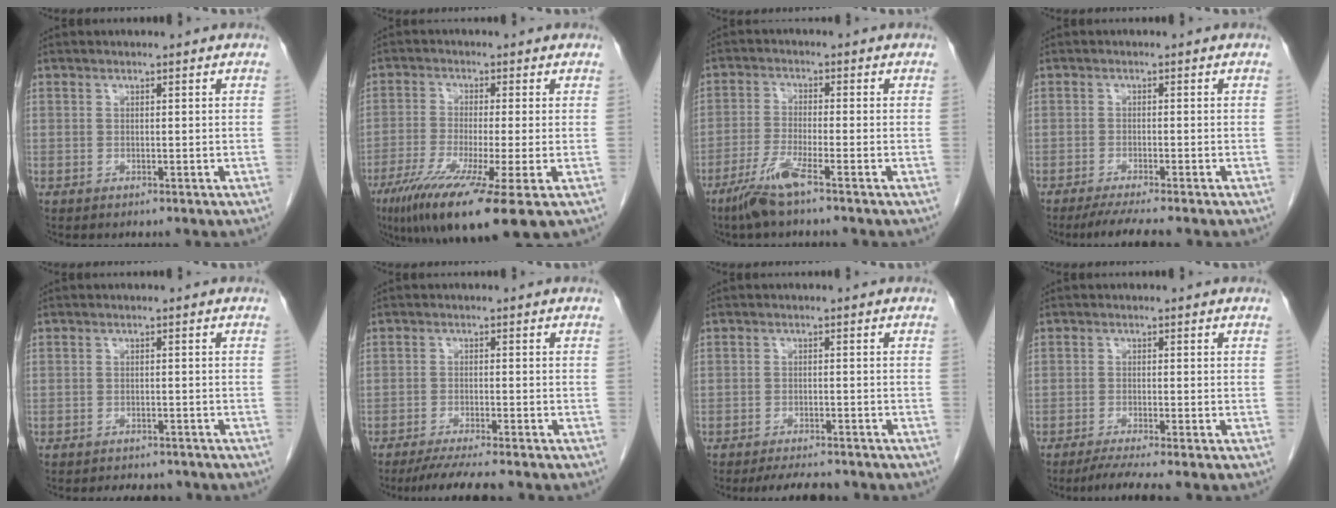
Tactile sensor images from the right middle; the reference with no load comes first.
{"total": 13.7, "force": [-7.5, 0.1, 11.4], "torque": [-0.194, -0.044, -0.125]}
{"total": 5.5, "force": [-3.7, -0.2, 4.0], "torque": [-0.085, -0.013, -0.079]}
{"total": 5.0, "force": [-4.1, -0.3, 2.8], "torque": [-0.045, -0.015, -0.067]}
{"total": 6.0, "force": [-5.4, 2.1, 1.6], "torque": [-0.022, -0.001, -0.063]}
{"total": 6.6, "force": [-5.6, -0.2, 3.4], "torque": [-0.049, -0.019, -0.090]}
{"total": 5.7, "force": [-5.2, 1.2, 2.0], "torque": [-0.030, -0.011, -0.077]}
{"total": 3.9, "force": [-3.2, -0.9, 2.1], "torque": [-0.038, -0.015, -0.059]}